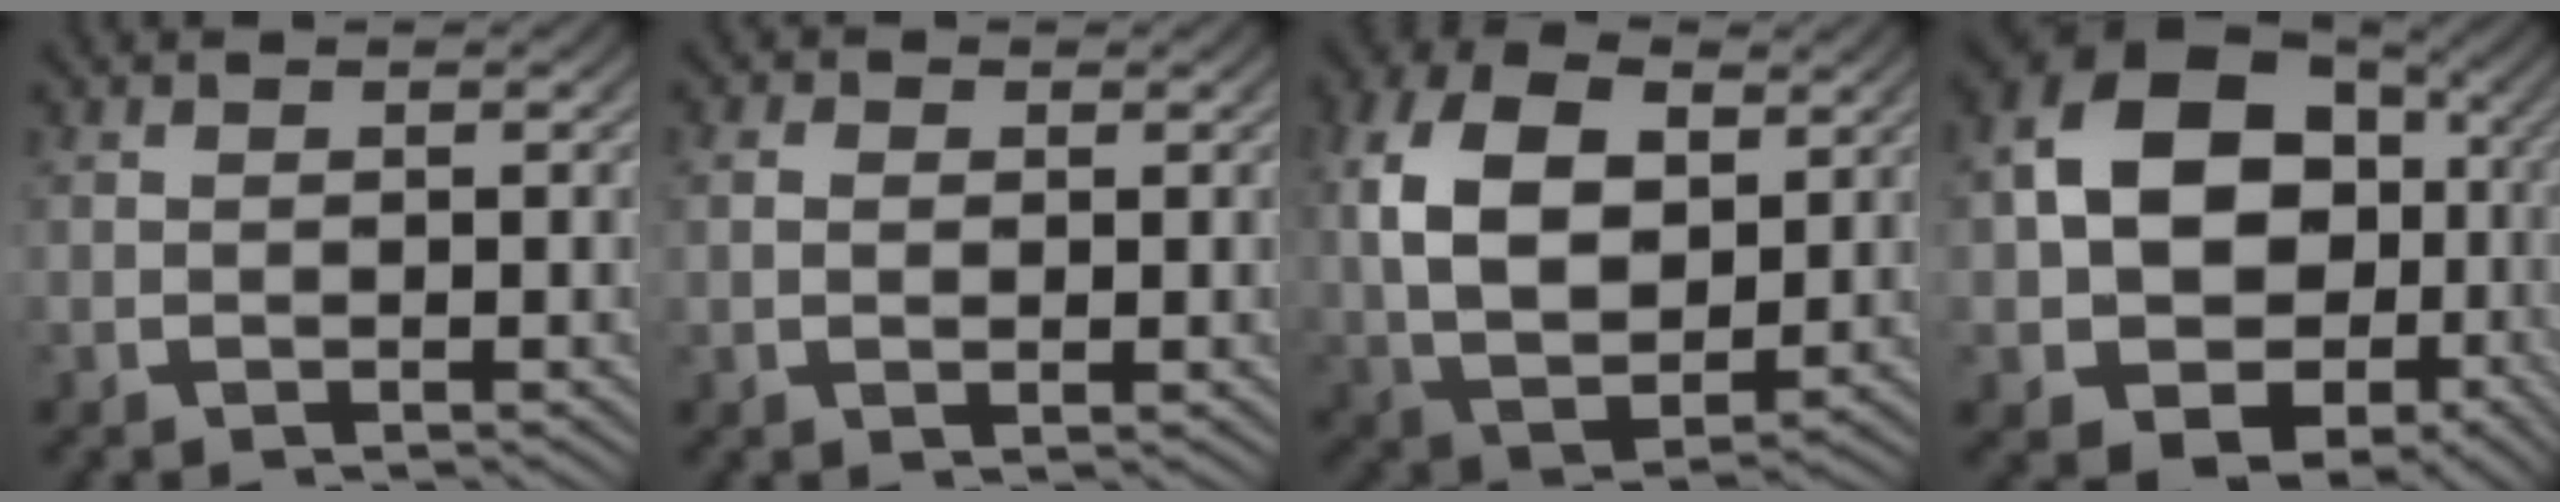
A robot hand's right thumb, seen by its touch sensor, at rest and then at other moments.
{"total": 1.2, "force": [0.3, 0.8, 0.8], "torque": [-0.009, -0.004, 0.008]}
{"total": 12.4, "force": [0.7, 8.9, 8.6], "torque": [-0.211, -0.040, 0.027]}
{"total": 14.2, "force": [-3.0, 10.6, 8.9], "torque": [-0.197, -0.078, -0.018]}